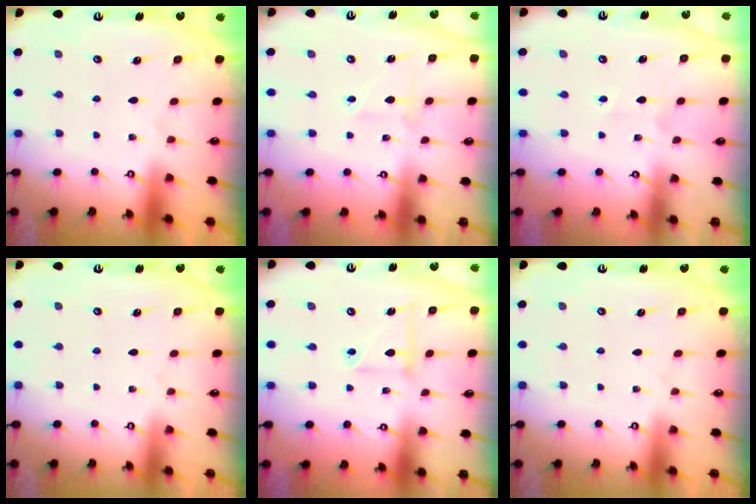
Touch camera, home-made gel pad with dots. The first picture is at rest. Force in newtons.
{"total": 2.7, "press": 2.7, "slide": 0.3}
{"total": 2.8, "press": 2.6, "slide": 0.9}
{"total": 0.0}
{"total": 5.3, "press": 5.3, "slide": 0.5}
{"total": 0.0}